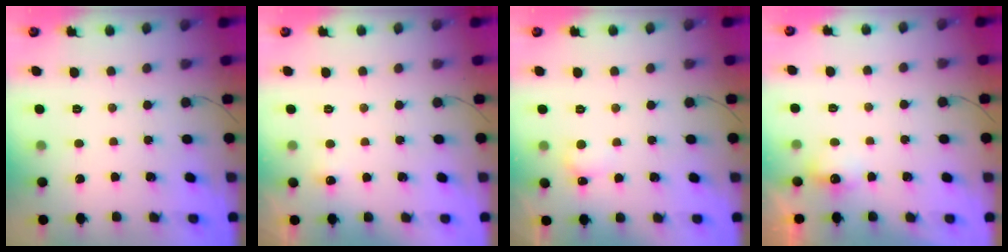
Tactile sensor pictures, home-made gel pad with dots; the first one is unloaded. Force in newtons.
{"total": 11.2, "press": 3.5, "slide": 10.6}
{"total": 3.9, "press": 3.7, "slide": 1.3}
{"total": 6.4, "press": 5.8, "slide": 2.6}